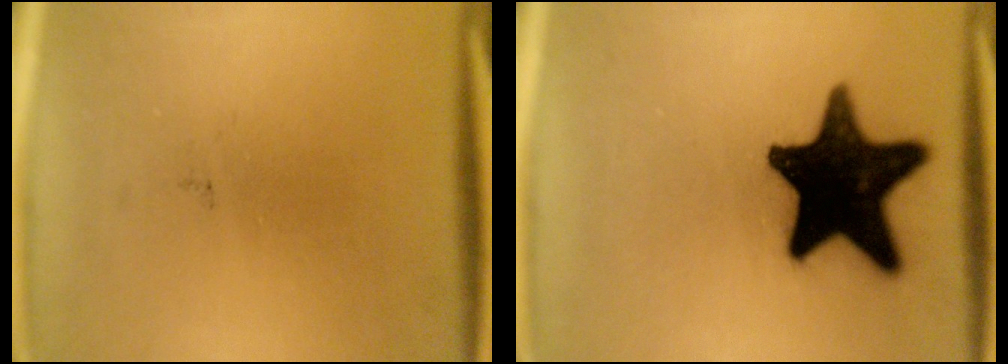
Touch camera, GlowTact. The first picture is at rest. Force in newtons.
{"total": 19.8}